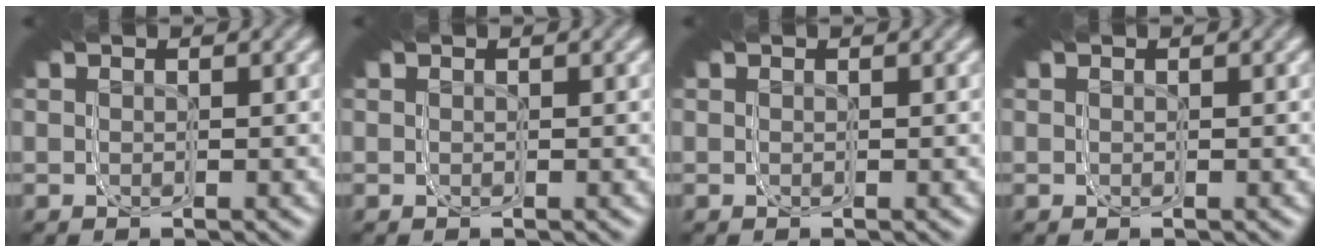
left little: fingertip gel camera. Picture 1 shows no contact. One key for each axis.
{"total": 0.0}
{"total": 0.0}
{"total": 0.0}